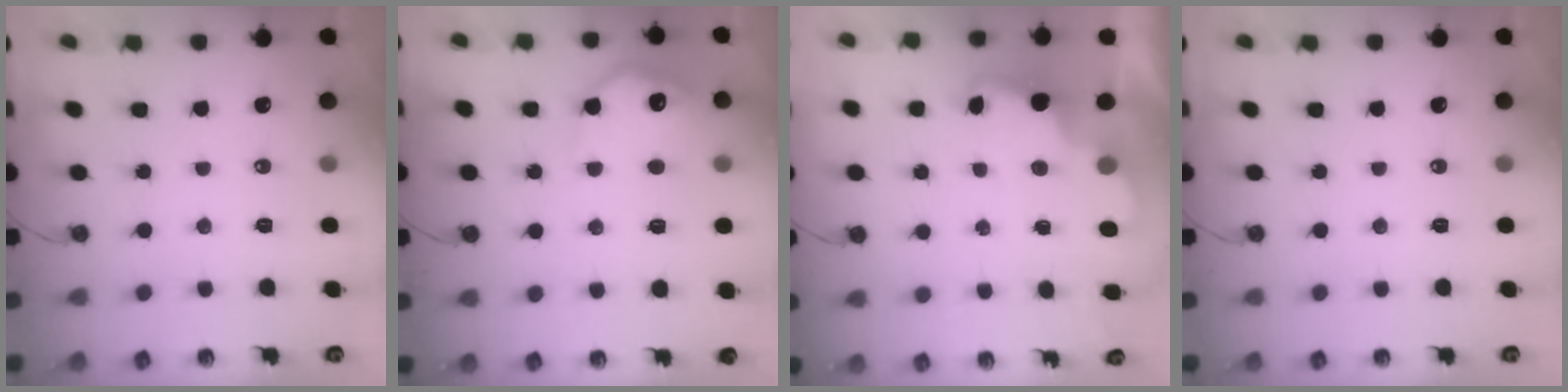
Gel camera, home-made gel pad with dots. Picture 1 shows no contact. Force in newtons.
{"total": 11.8, "press": 11.7, "slide": 0.5}
{"total": 3.2, "press": 3.1, "slide": 0.6}
{"total": 0.0}